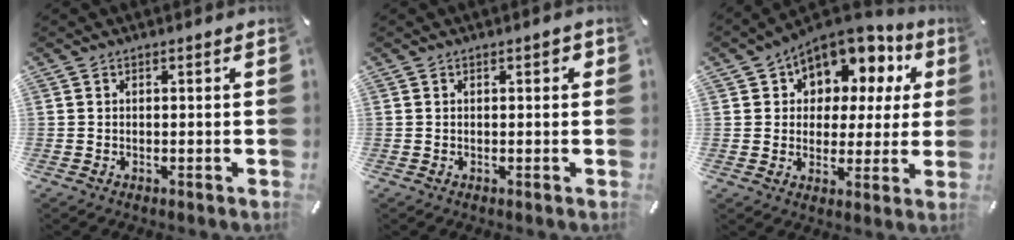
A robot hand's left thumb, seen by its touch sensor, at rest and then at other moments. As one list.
[{"total": 1.4, "force": [0.3, 0.7, 1.2], "torque": [-0.023, 0.006, 0.004]}, {"total": 10.7, "force": [6.4, 7.7, 3.8], "torque": [-0.066, -0.050, 0.117]}]